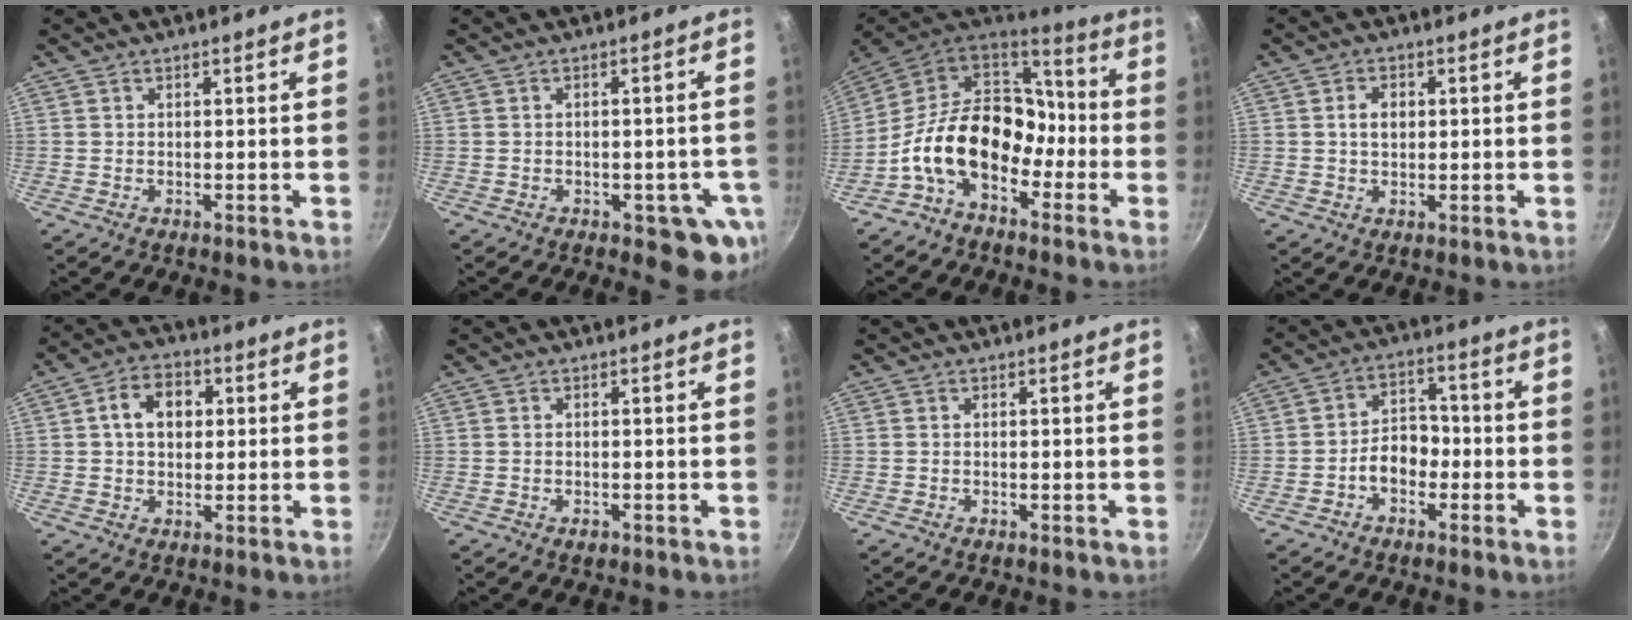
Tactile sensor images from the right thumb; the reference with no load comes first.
{"total": 7.8, "force": [-2.8, 3.9, 6.2], "torque": [-0.036, 0.009, -0.032]}
{"total": 18.4, "force": [-5.8, 12.4, 12.2], "torque": [-0.169, 0.065, -0.125]}
{"total": 3.3, "force": [0.4, 2.4, 2.2], "torque": [-0.025, 0.005, 0.006]}
{"total": 7.9, "force": [1.4, 5.8, 5.1], "torque": [-0.059, 0.011, 0.014]}
{"total": 1.4, "force": [-0.8, 0.8, 0.8], "torque": [-0.013, 0.001, -0.012]}
{"total": 0.0}
{"total": 6.6, "force": [-2.3, 4.6, 4.0], "torque": [-0.031, 0.033, -0.046]}